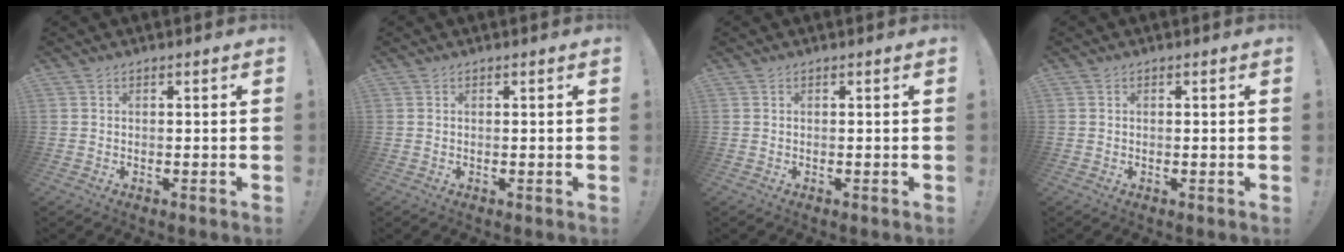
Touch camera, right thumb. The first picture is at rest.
{"total": 0.0}
{"total": 0.0}
{"total": 0.0}